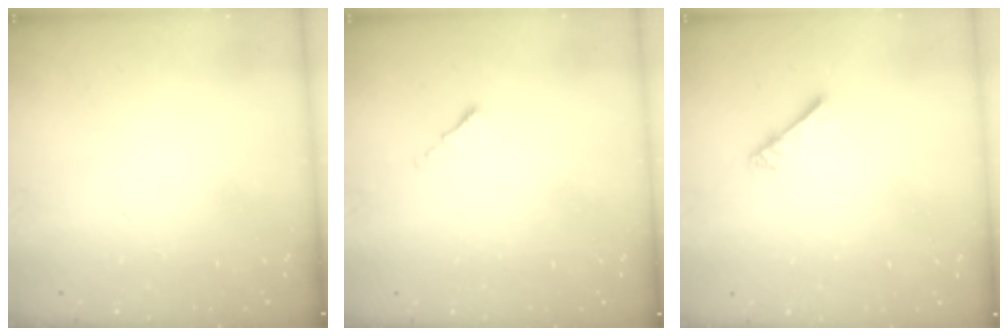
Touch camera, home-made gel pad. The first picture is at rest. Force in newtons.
{"total": 0.0}
{"total": 3.6, "press": 3.6, "slide": 0.3}